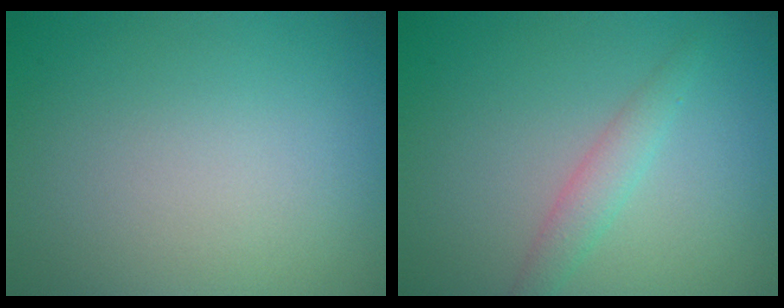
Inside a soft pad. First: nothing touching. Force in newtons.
{"total": 1.9, "press": 1.9, "slide": 0.1}